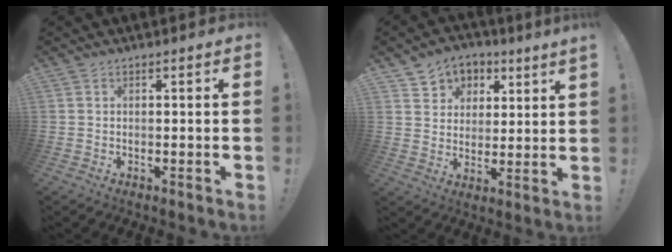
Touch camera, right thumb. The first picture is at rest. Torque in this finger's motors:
{"motor_torque": [0.09, 0.15, 0.50, 0.34, 0.01]}